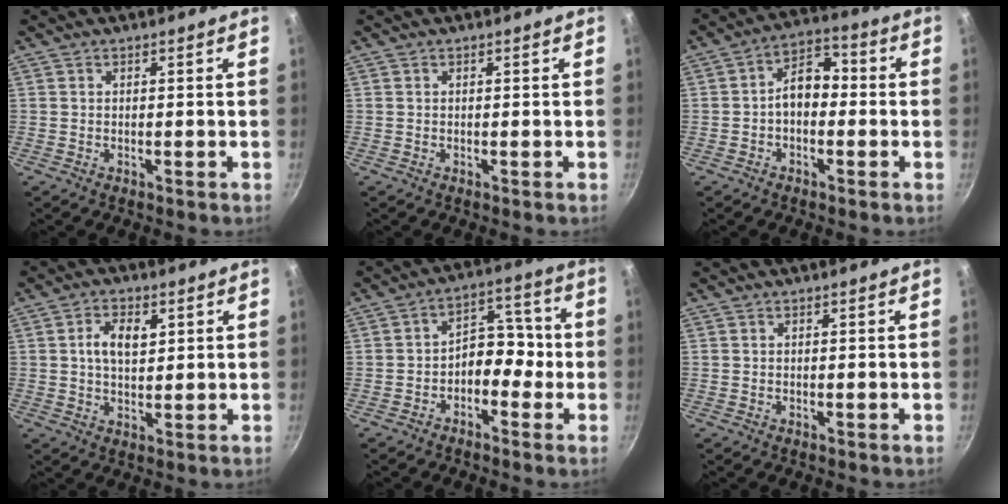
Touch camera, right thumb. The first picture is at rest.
{"total": 0.0}
{"total": 7.8, "force": [-0.8, 5.0, 5.8], "torque": [-0.070, 0.033, -0.026]}
{"total": 6.1, "force": [1.7, 3.6, 4.7], "torque": [-0.073, -0.003, 0.029]}
{"total": 8.1, "force": [-1.9, 5.5, 5.6], "torque": [-0.045, 0.043, -0.043]}
{"total": 0.0}